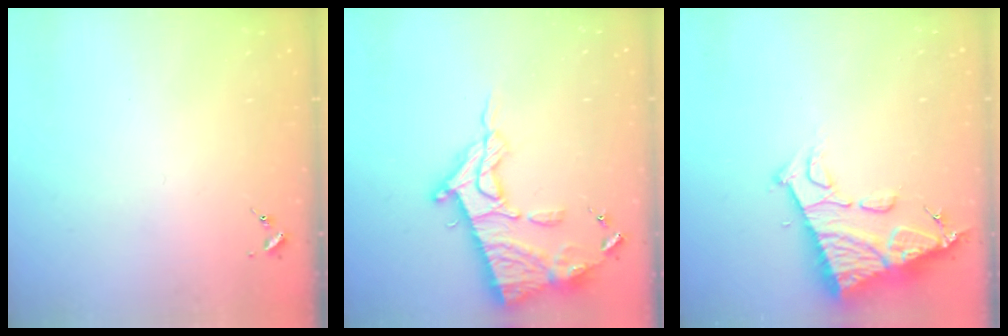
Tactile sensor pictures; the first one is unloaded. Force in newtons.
{"total": 16.5, "press": 16.4, "slide": 1.4}
{"total": 13.0, "press": 12.9, "slide": 1.3}